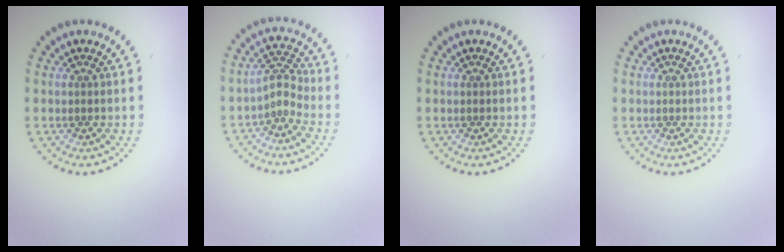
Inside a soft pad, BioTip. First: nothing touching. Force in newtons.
{"total": 2.1, "press": 1.5, "slide": 1.5}
{"total": 0.0}
{"total": 0.0}